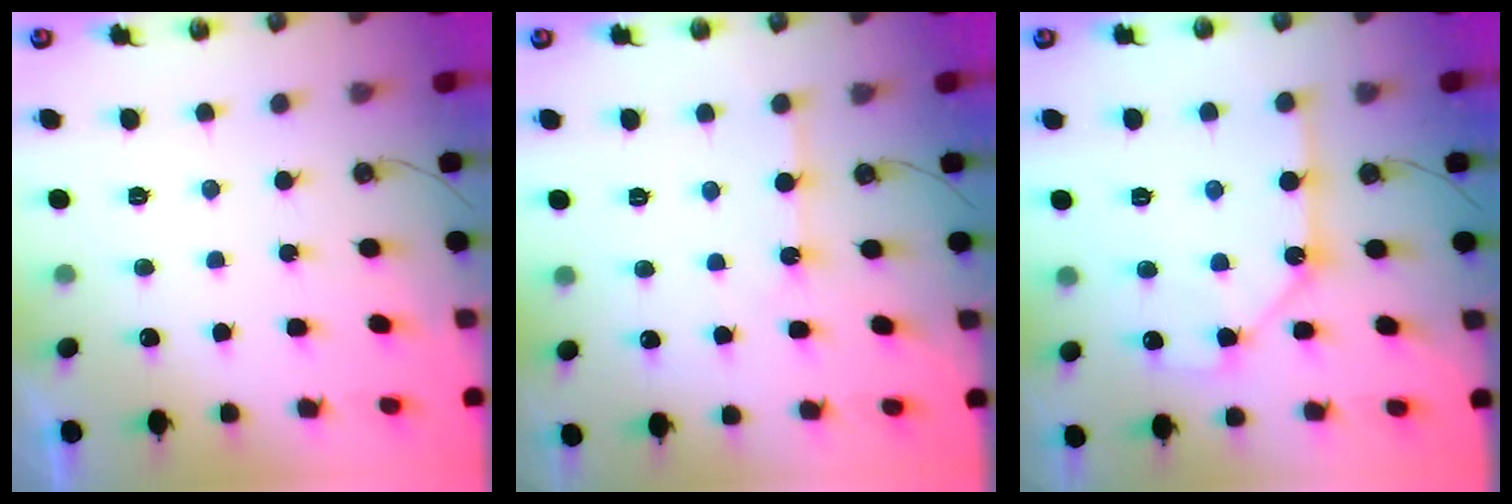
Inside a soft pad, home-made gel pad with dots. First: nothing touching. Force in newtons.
{"total": 5.6, "press": 5.6, "slide": 0.4}
{"total": 11.2, "press": 11.2, "slide": 1.2}